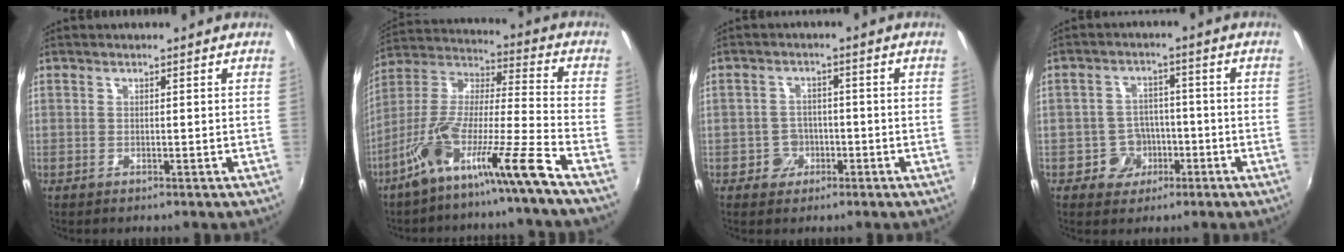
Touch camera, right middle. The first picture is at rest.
{"total": 13.6, "force": [-9.5, -1.3, 9.6], "torque": [-0.160, -0.016, -0.179]}
{"total": 3.8, "force": [-1.7, 3.4, 0.2], "torque": [-0.005, 0.015, -0.028]}
{"total": 5.9, "force": [-2.6, 5.2, 0.9], "torque": [-0.026, 0.020, -0.035]}